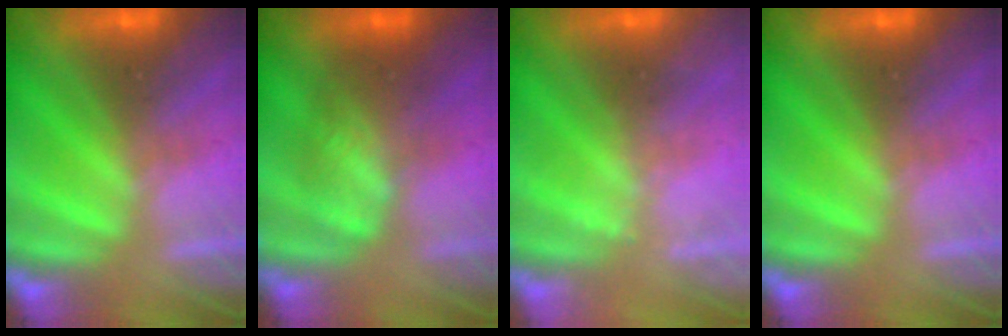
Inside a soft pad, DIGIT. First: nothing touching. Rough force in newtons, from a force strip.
{"total": 3.5}
{"total": 2.4}
{"total": 0.0}